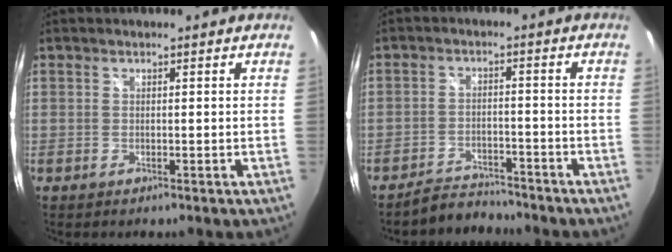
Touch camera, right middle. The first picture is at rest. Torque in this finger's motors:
{"motor_torque": [0.14, -0.39, -0.12, -0.04]}